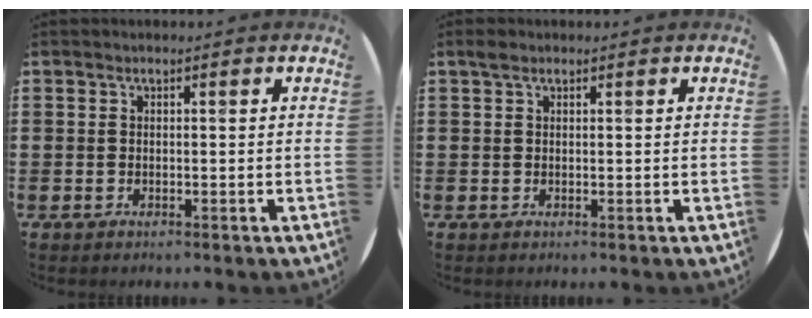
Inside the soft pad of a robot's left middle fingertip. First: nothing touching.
{"total": 0.9, "force": [0.7, 0.5, 0.3], "torque": [0.001, 0.001, 0.011]}